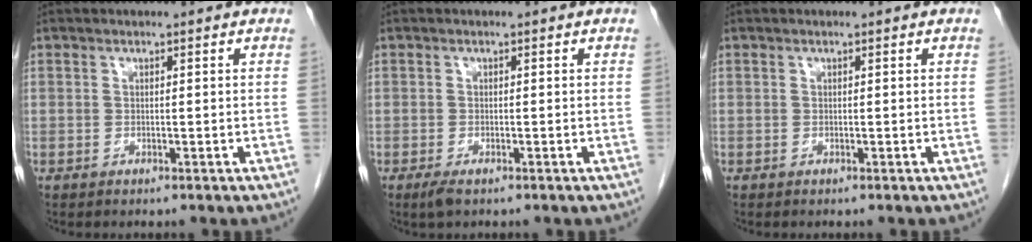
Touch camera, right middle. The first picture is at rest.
{"total": 1.7, "force": [-1.0, 0.5, 1.2], "torque": [-0.028, -0.004, -0.017]}
{"total": 0.0}